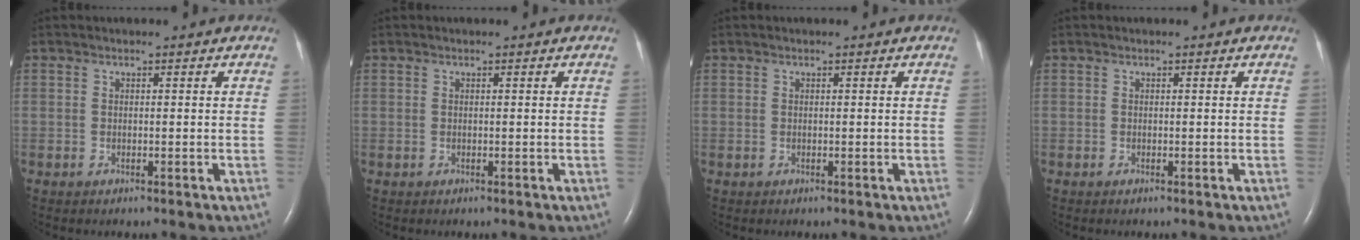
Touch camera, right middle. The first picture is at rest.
{"total": 0.0}
{"total": 0.0}
{"total": 0.0}